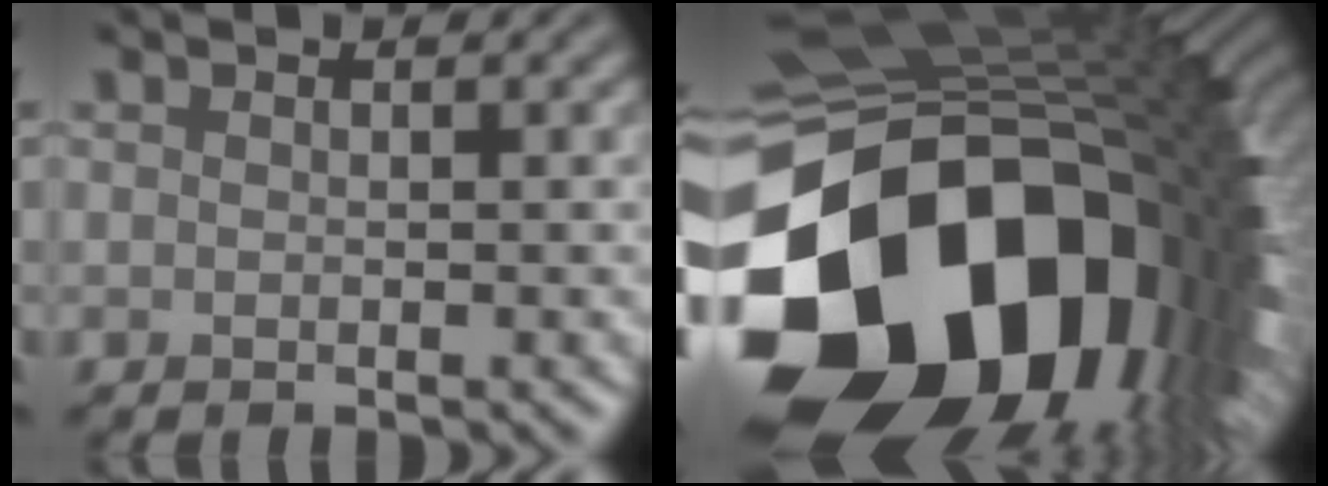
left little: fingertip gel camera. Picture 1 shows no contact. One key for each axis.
{"total": 21.5, "fx": -6.7, "fy": 14.4, "fz": 14.4, "tx": -0.315, "ty": -0.070, "tz": -0.088}